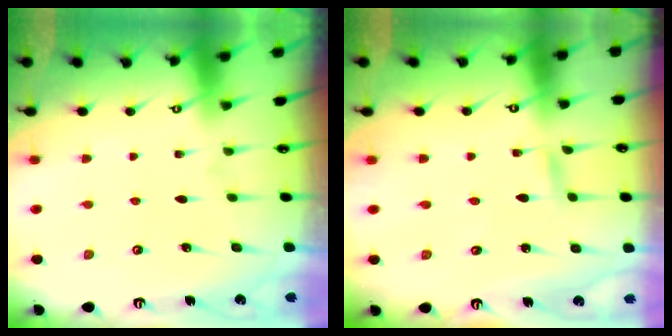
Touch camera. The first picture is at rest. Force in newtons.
{"total": 2.4, "press": 2.4, "slide": 0.2}